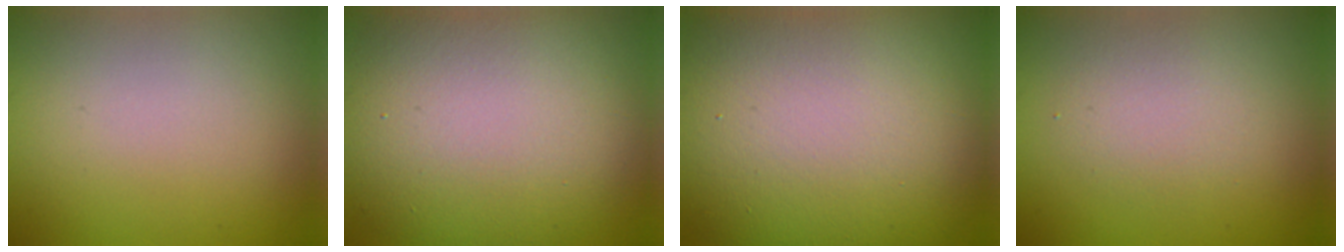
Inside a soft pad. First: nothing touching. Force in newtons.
{"total": 12.7, "press": 12.7, "slide": 0.6}
{"total": 17.3, "press": 17.3, "slide": 0.9}
{"total": 2.5, "press": 2.5, "slide": 0.2}